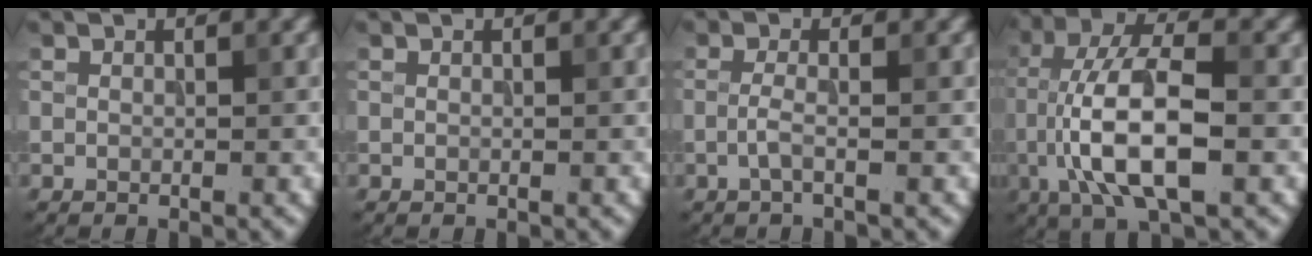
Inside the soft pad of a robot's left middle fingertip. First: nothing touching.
{"total": 0.0}
{"total": 1.4, "force": [-0.6, 0.1, 1.3], "torque": [-0.034, 0.001, -0.016]}
{"total": 9.8, "force": [-2.1, 3.3, 8.9], "torque": [-0.174, 0.017, -0.043]}